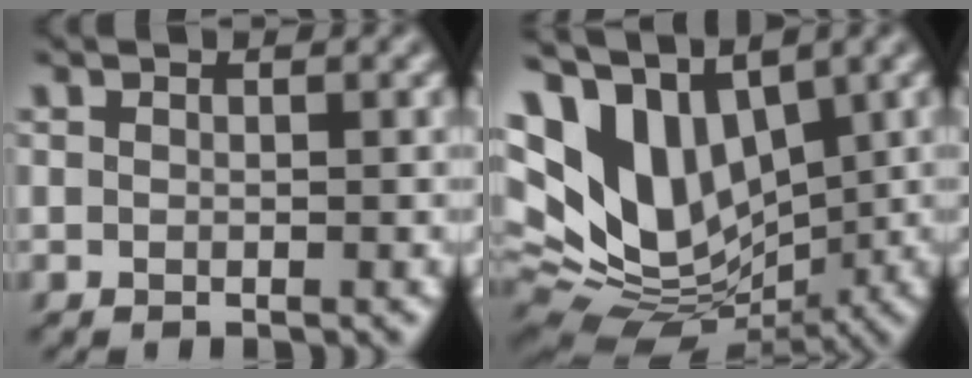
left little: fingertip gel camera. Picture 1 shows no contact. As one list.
[{"total": 13.4, "force": [3.6, 8.6, 9.6], "torque": [-0.197, 0.002, 0.075]}]